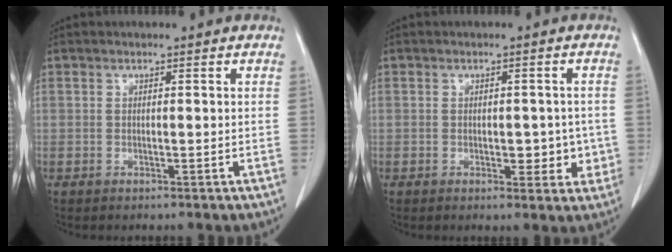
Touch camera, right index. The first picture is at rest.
{"total": 4.2, "force": [-0.7, 2.4, 3.4], "torque": [-0.027, 0.002, -0.005]}